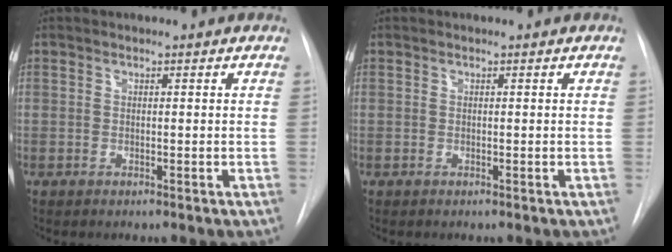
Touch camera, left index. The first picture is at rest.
{"total": 0.0}